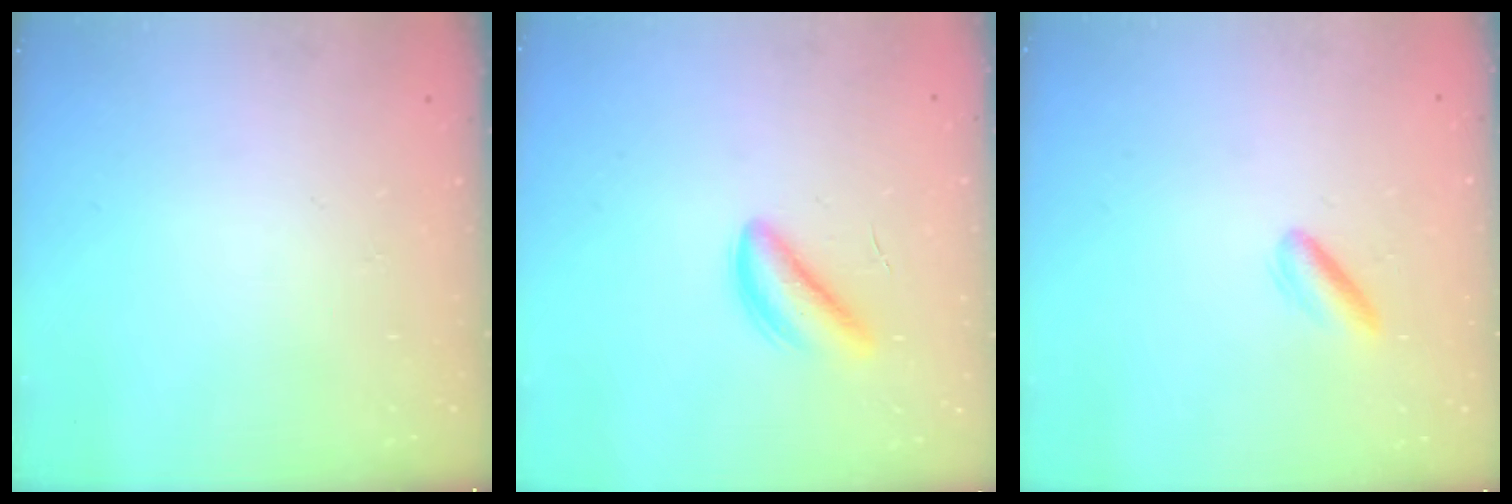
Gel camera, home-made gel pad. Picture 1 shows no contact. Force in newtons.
{"total": 4.8, "press": 4.7, "slide": 1.2}
{"total": 2.7, "press": 2.6, "slide": 0.8}